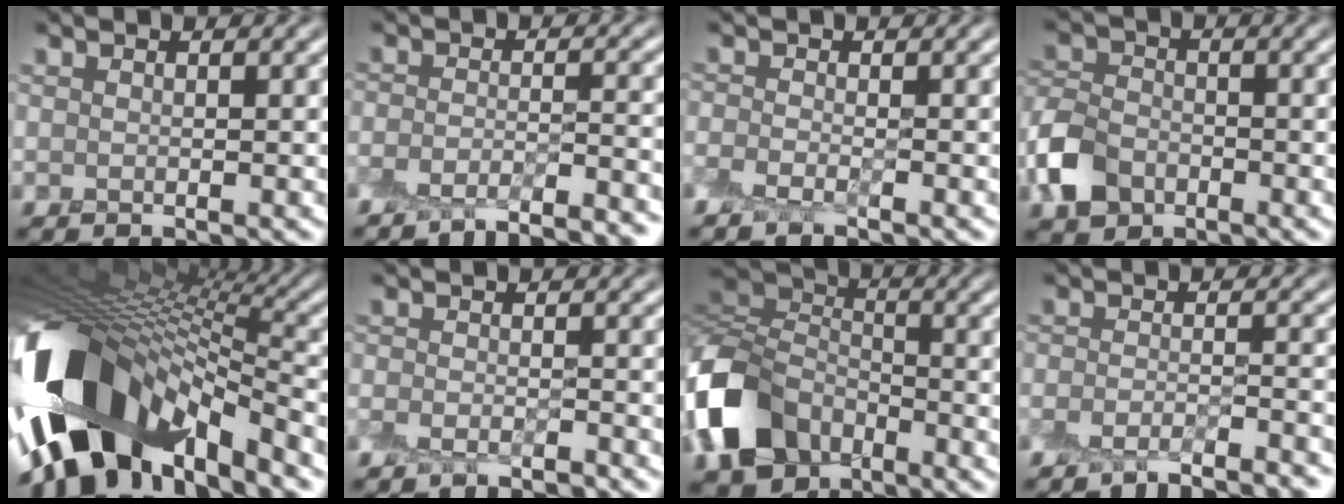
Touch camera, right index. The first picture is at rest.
{"total": 6.6, "force": [-6.1, 1.0, 2.3], "torque": [-0.035, -0.004, -0.093]}
{"total": 1.5, "force": [-1.4, 0.2, 0.5], "torque": [-0.014, -0.002, -0.036]}
{"total": 4.4, "force": [-2.4, 3.2, 2.0], "torque": [-0.048, 0.002, -0.059]}
{"total": 14.8, "force": [-5.9, 7.4, 11.4], "torque": [-0.211, 0.004, -0.111]}
{"total": 3.0, "force": [-3.0, 0.4, 0.6], "torque": [-0.011, -0.004, -0.055]}
{"total": 9.2, "force": [-4.6, 6.5, 4.6], "torque": [-0.109, -0.005, -0.110]}
{"total": 5.3, "force": [-5.0, 0.6, 1.8], "torque": [-0.032, -0.005, -0.080]}